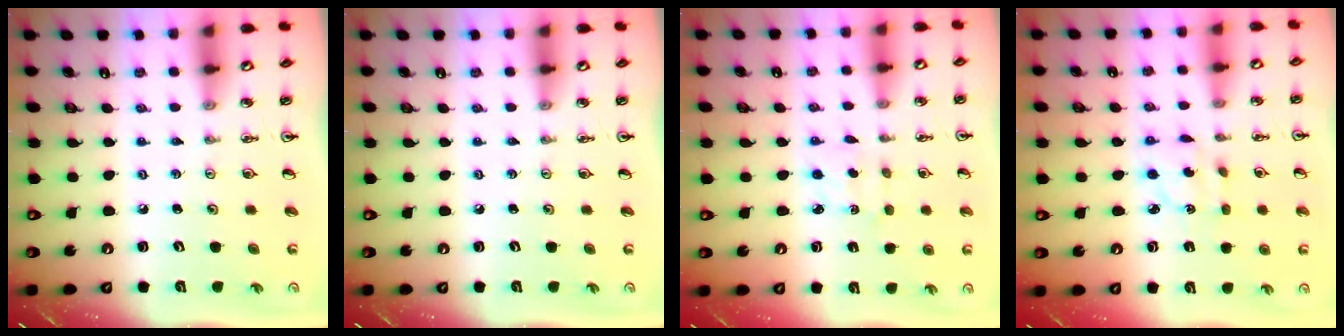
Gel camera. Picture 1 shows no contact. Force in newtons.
{"total": 0.0}
{"total": 2.5, "press": 2.4, "slide": 0.6}
{"total": 3.5, "press": 3.5, "slide": 0.4}